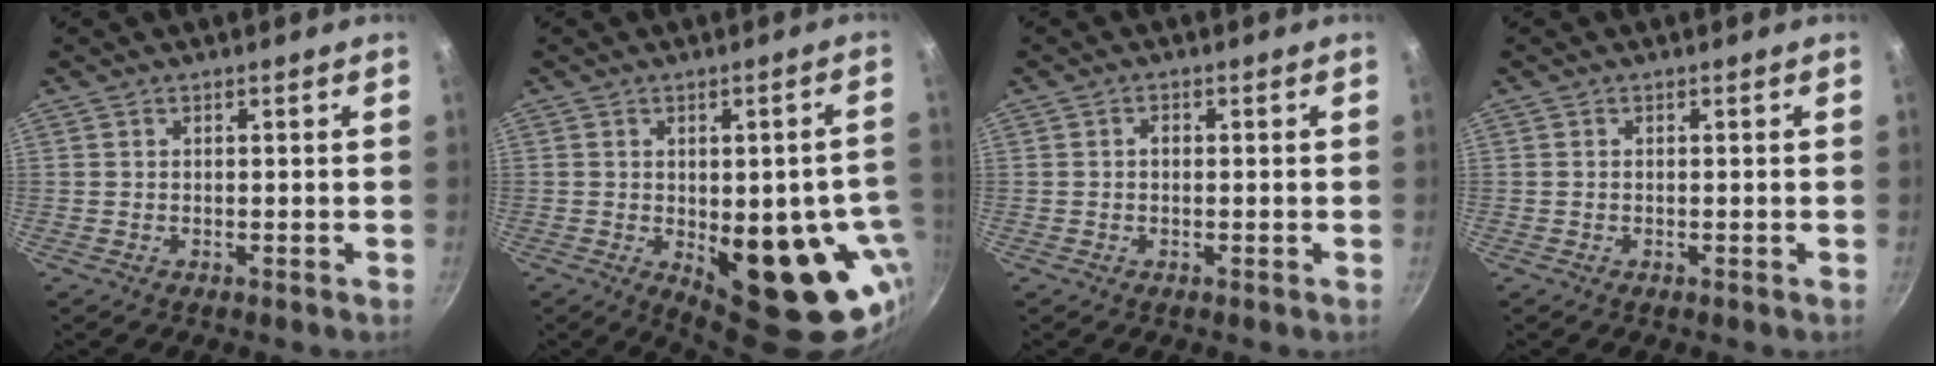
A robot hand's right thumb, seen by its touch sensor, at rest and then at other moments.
{"total": 20.0, "force": [-3.7, 8.7, 17.6], "torque": [-0.168, -0.019, -0.029]}
{"total": 1.1, "force": [-0.1, 0.8, 0.8], "torque": [-0.012, 0.005, -0.002]}
{"total": 0.0}